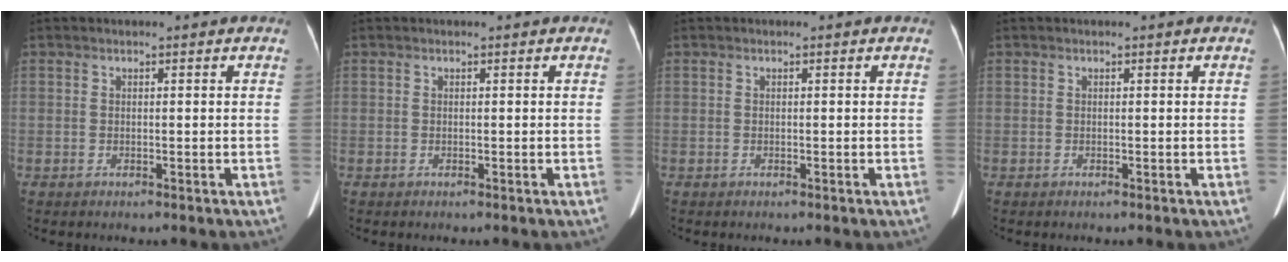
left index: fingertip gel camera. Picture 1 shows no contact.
{"total": 0.0}
{"total": 0.0}
{"total": 0.0}